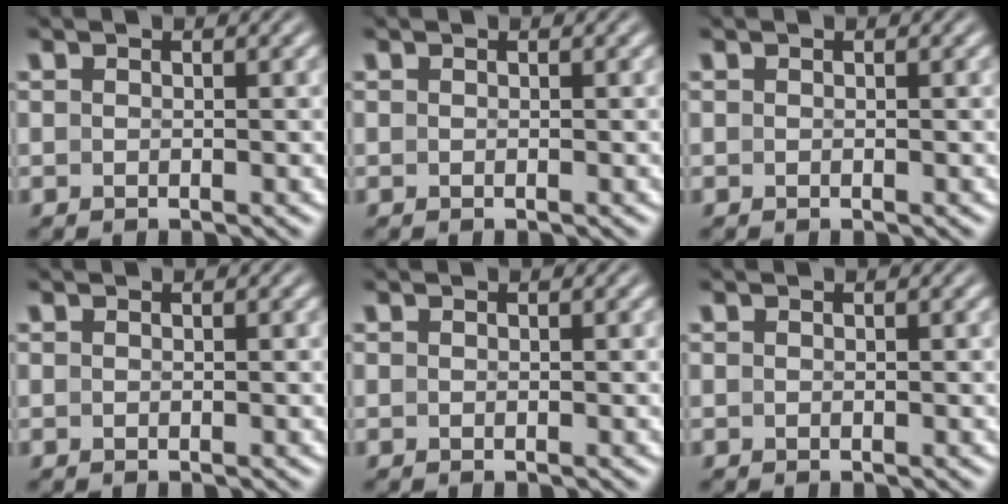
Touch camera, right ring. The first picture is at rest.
{"total": 0.0}
{"total": 0.0}
{"total": 0.0}
{"total": 0.0}
{"total": 0.0}